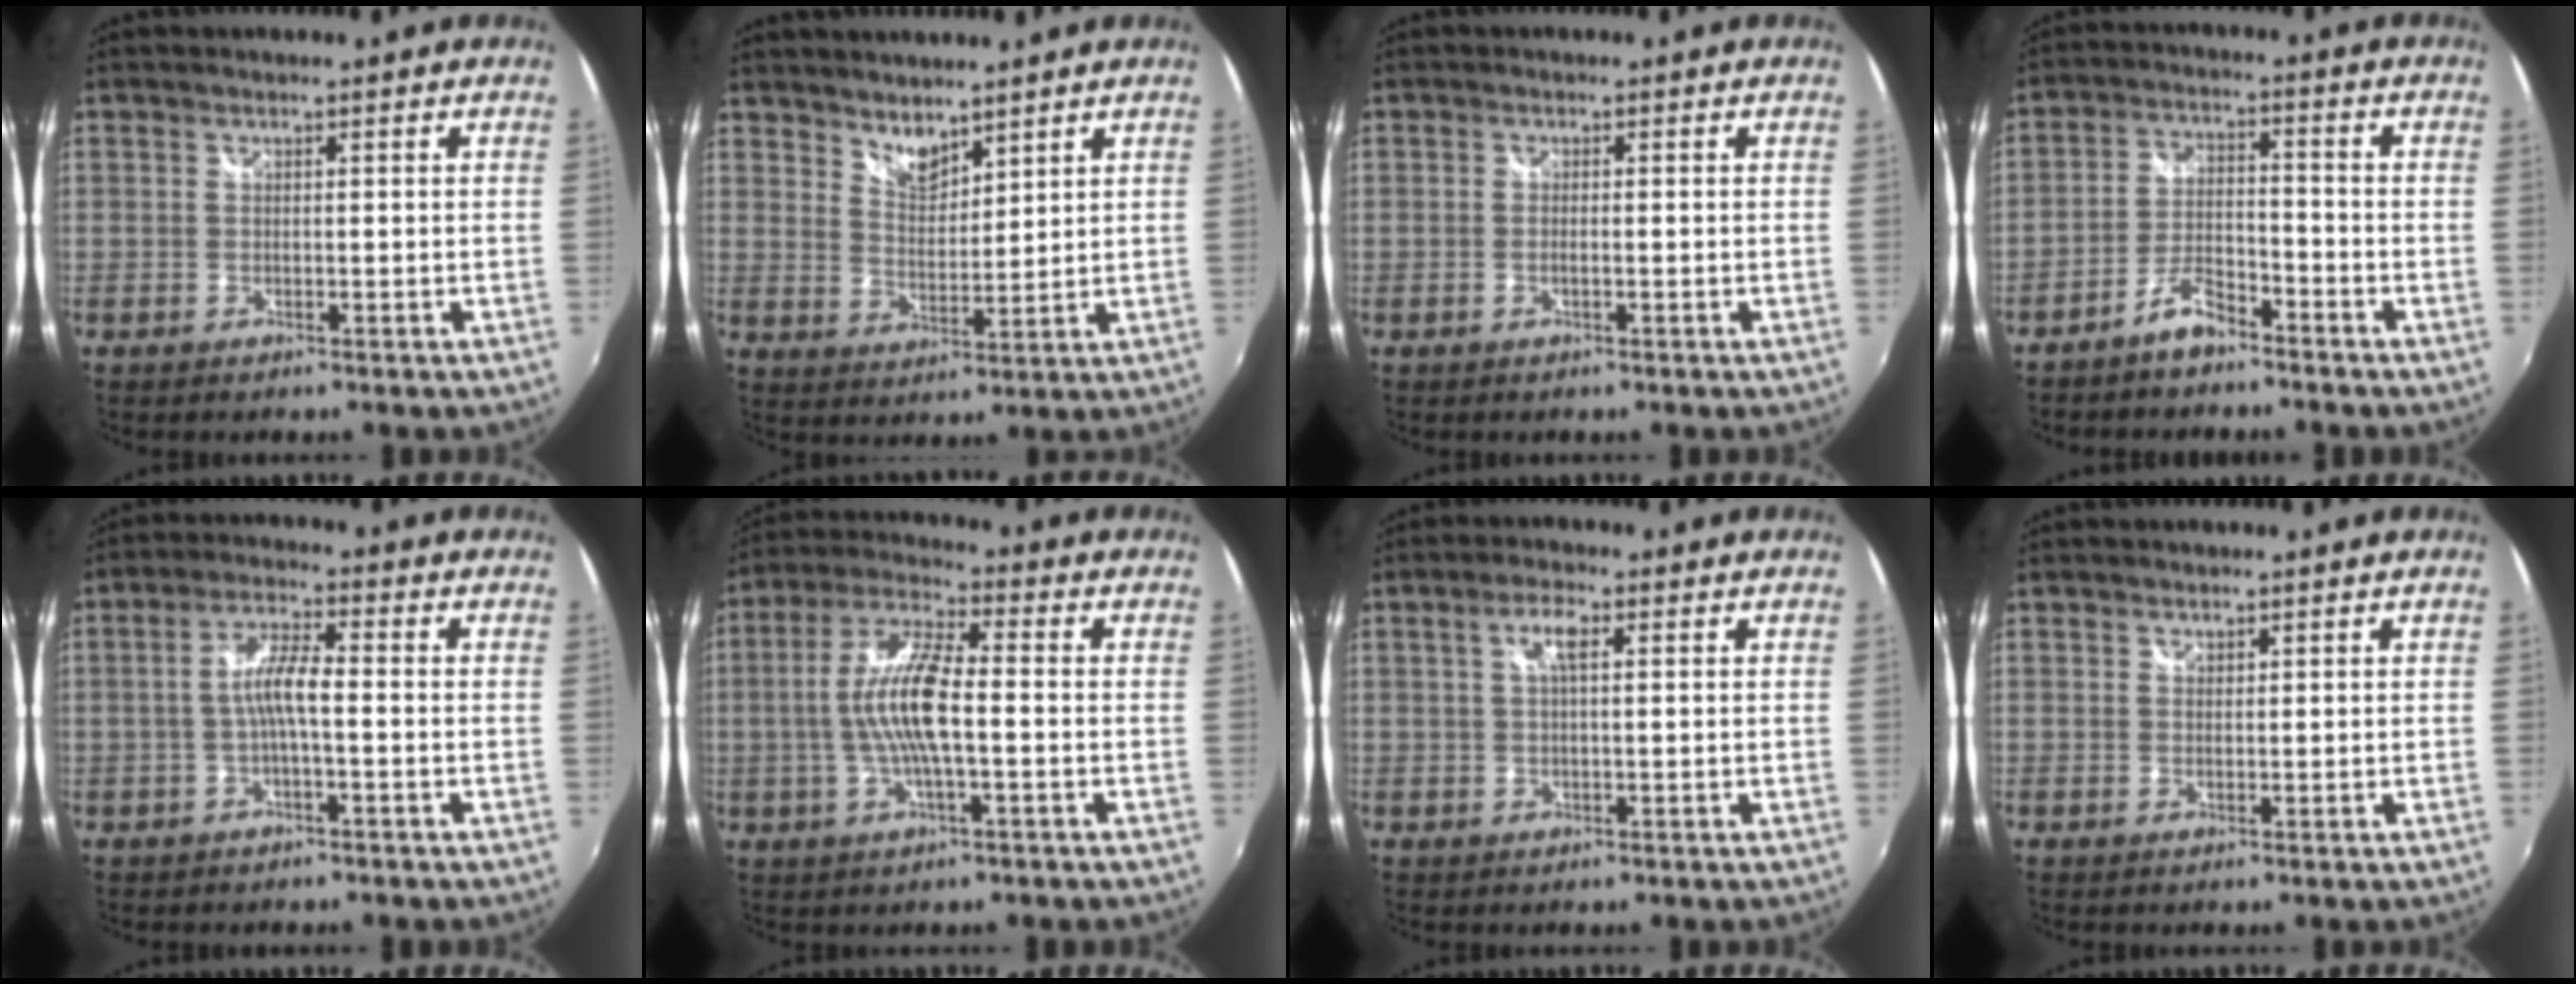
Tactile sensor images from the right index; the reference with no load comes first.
{"total": 5.0, "force": [4.4, 1.6, 1.6], "torque": [-0.018, -0.002, 0.080]}
{"total": 1.0, "force": [-0.3, 0.1, 0.9], "torque": [-0.021, 0.000, -0.007]}
{"total": 5.4, "force": [-4.4, 1.6, 2.7], "torque": [-0.065, 0.010, -0.081]}
{"total": 5.2, "force": [-1.1, 0.7, 5.1], "torque": [-0.103, 0.012, -0.019]}
{"total": 11.5, "force": [-1.2, 2.7, 11.1], "torque": [-0.223, 0.006, -0.024]}
{"total": 3.3, "force": [1.0, 0.9, 3.0], "torque": [-0.058, 0.008, 0.018]}
{"total": 0.6, "force": [0.6, 0.1, 0.0], "torque": [0.001, 0.001, 0.011]}